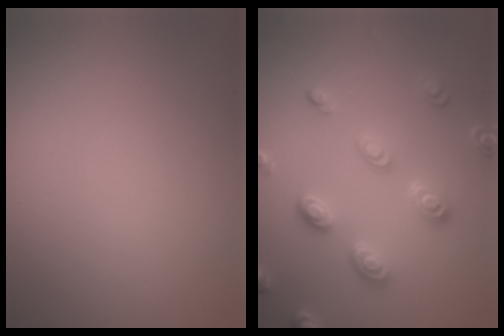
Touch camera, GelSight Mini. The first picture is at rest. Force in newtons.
{"total": 3.5, "press": 3.2, "slide": 1.4}